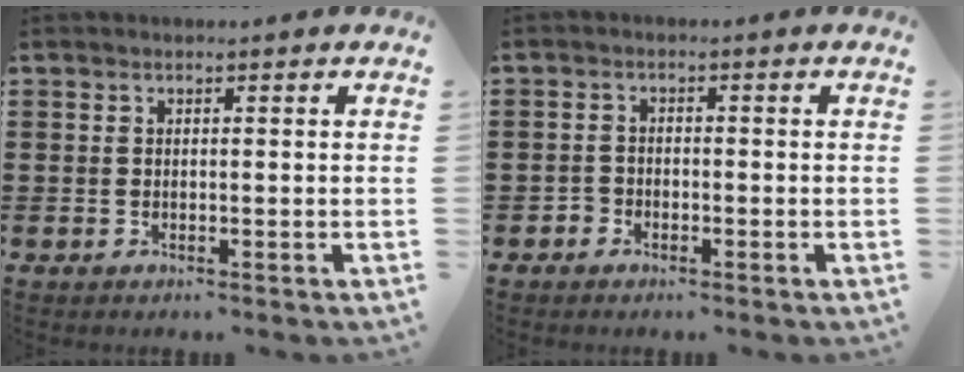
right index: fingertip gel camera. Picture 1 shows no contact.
{"total": 1.5, "force": [-1.2, 0.9, 0.1], "torque": [-0.006, 0.004, -0.026]}